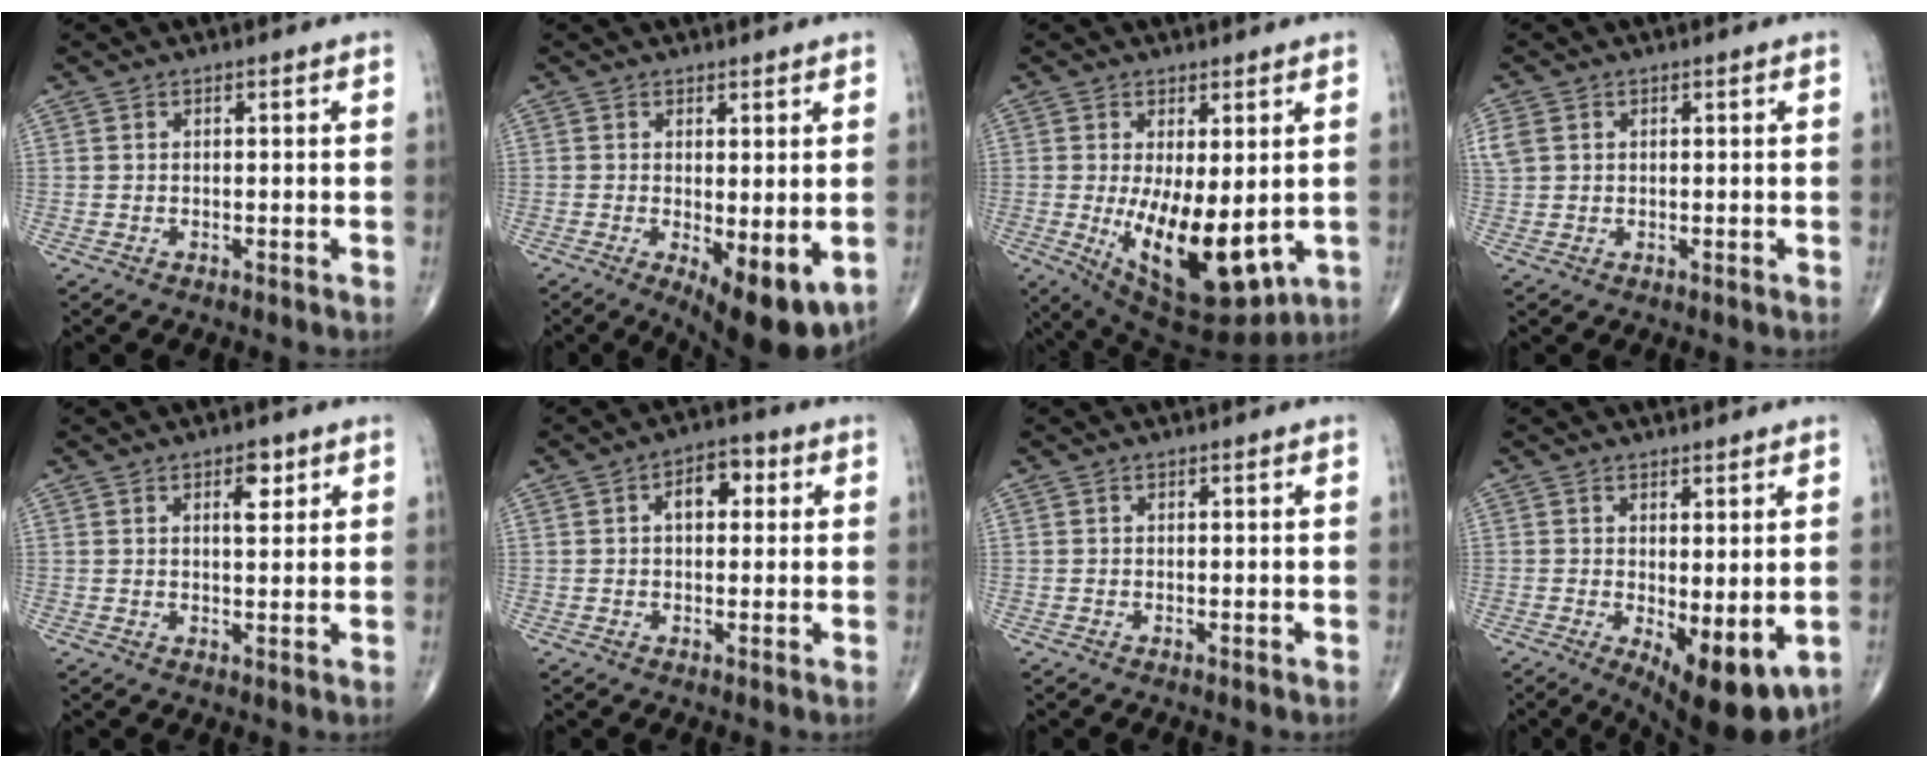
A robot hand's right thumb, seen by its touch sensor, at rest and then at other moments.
{"total": 9.6, "force": [-2.3, 3.5, 8.7], "torque": [-0.116, -0.025, -0.022]}
{"total": 15.4, "force": [-1.8, 6.7, 13.7], "torque": [-0.216, -0.033, -0.003]}
{"total": 3.2, "force": [0.9, 2.6, 1.7], "torque": [-0.048, 0.011, 0.024]}
{"total": 3.8, "force": [1.8, 1.7, 2.9], "torque": [-0.031, -0.009, 0.026]}
{"total": 5.7, "force": [1.3, 3.5, 4.3], "torque": [-0.047, 0.013, 0.012]}
{"total": 0.0}
{"total": 10.7, "force": [-2.4, 4.0, 9.7], "torque": [-0.127, -0.025, -0.020]}